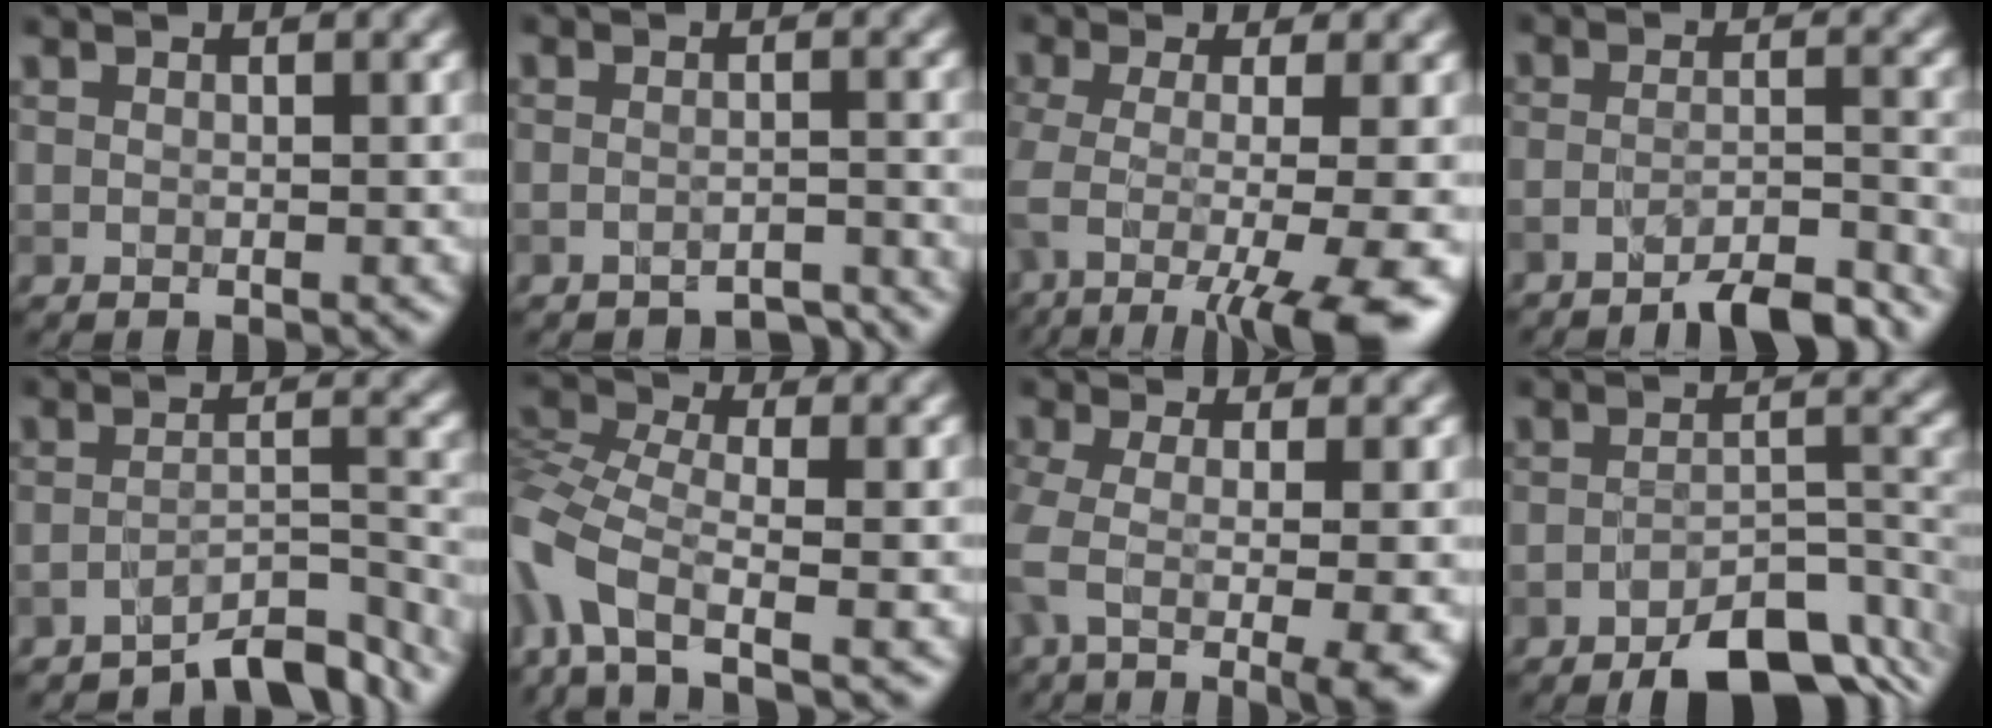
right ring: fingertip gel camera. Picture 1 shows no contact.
{"total": 2.1, "force": [-2.1, 0.1, 0.1], "torque": [0.004, 0.002, -0.035]}
{"total": 7.4, "force": [-2.9, 1.9, 6.6], "torque": [-0.096, -0.018, -0.050]}
{"total": 5.2, "force": [-4.4, 0.6, 2.8], "torque": [-0.037, 0.003, -0.074]}
{"total": 5.4, "force": [-5.0, 0.6, 1.7], "torque": [-0.022, 0.004, -0.081]}
{"total": 7.1, "force": [-3.4, 3.6, 5.0], "torque": [-0.117, -0.005, -0.086]}
{"total": 7.1, "force": [-1.9, 2.2, 6.5], "torque": [-0.107, -0.017, -0.032]}
{"total": 8.6, "force": [-6.3, 3.1, 5.0], "torque": [-0.065, -0.008, -0.099]}